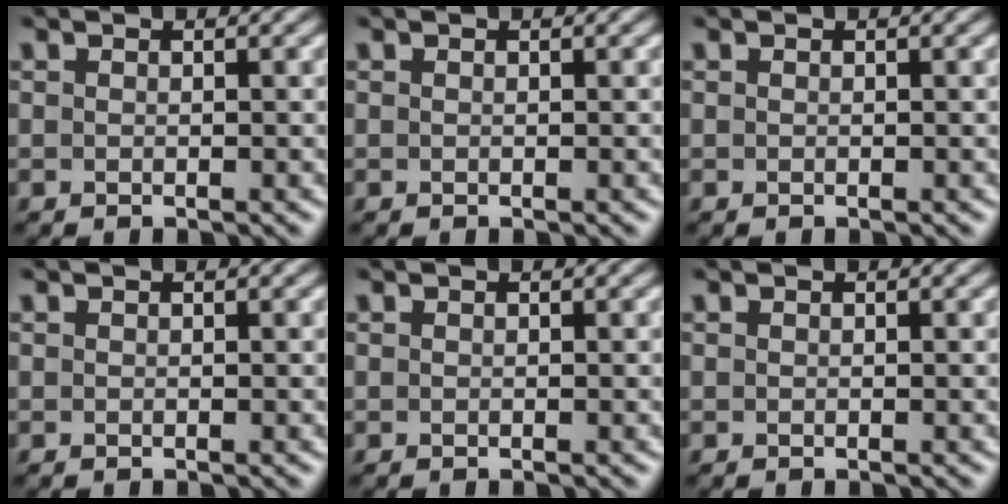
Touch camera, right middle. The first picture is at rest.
{"total": 0.0}
{"total": 0.0}
{"total": 0.0}
{"total": 0.0}
{"total": 0.0}